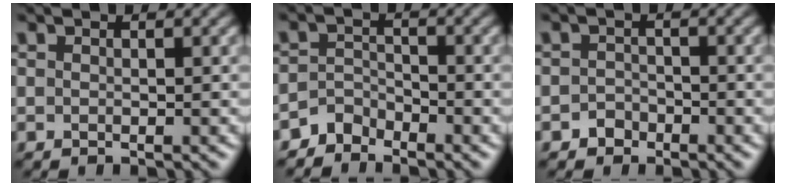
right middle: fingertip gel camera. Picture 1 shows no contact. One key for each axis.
{"total": 2.2, "fx": -2.0, "fy": 0.9, "fz": 0.1, "tx": 0.002, "ty": 0.011, "tz": -0.043}
{"total": 1.4, "fx": -0.9, "fy": 1.0, "fz": 0.2, "tx": 0.003, "ty": 0.005, "tz": -0.017}